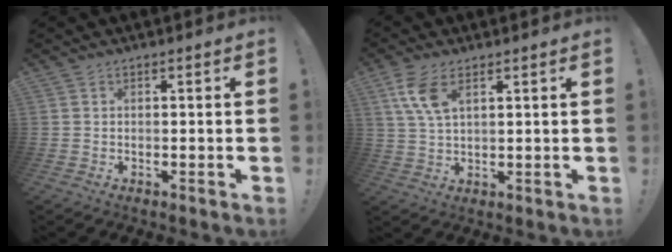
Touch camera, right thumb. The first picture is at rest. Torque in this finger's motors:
{"motor_torque": [0.31, 1.88, 0.74, 0.51, 0.05]}